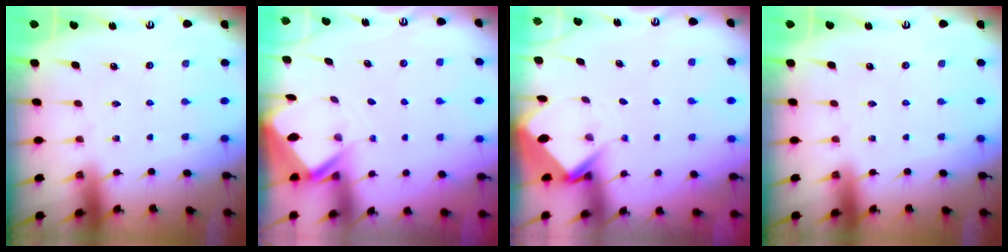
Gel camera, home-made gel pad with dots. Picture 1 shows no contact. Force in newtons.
{"total": 3.0, "press": 3.0, "slide": 0.3}
{"total": 3.8, "press": 3.8, "slide": 0.2}
{"total": 0.0}